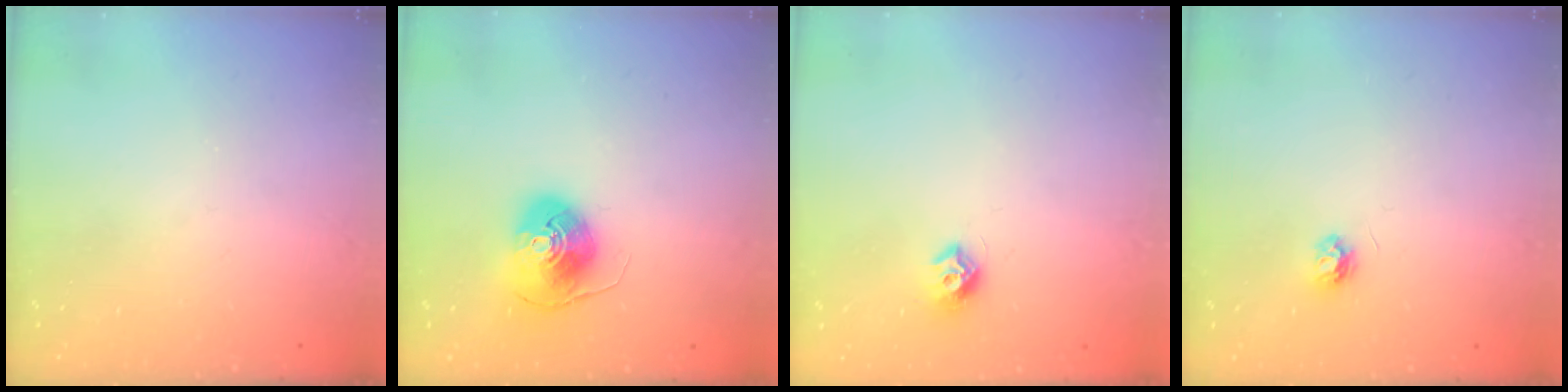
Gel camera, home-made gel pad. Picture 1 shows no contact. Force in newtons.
{"total": 8.3, "press": 8.3, "slide": 0.5}
{"total": 7.7, "press": 7.7, "slide": 0.7}
{"total": 3.8, "press": 3.8, "slide": 0.5}